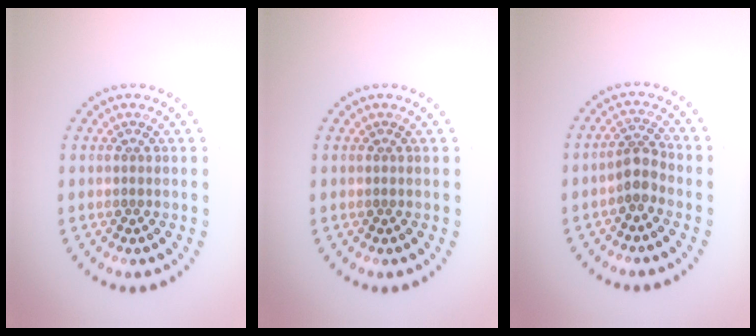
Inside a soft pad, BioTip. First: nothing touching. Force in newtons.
{"total": 0.0}
{"total": 2.3, "press": 1.9, "slide": 1.3}